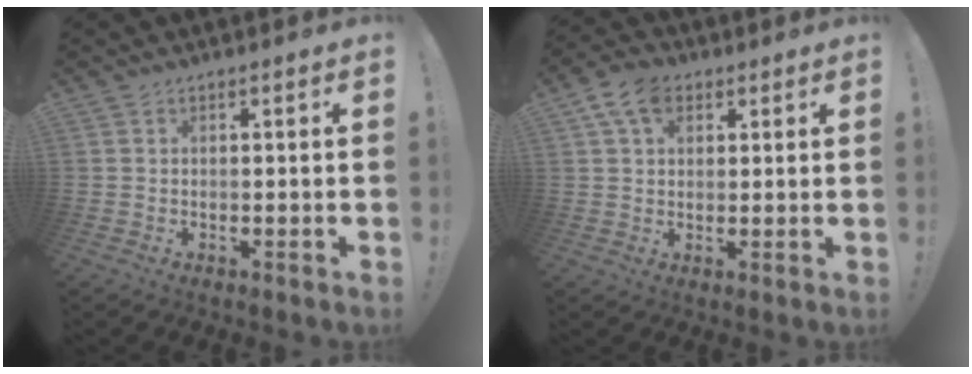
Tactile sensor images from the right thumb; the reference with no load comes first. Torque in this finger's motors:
{"motor_torque": [-0.42, 0.54, 0.09, -0.05, 0.18]}